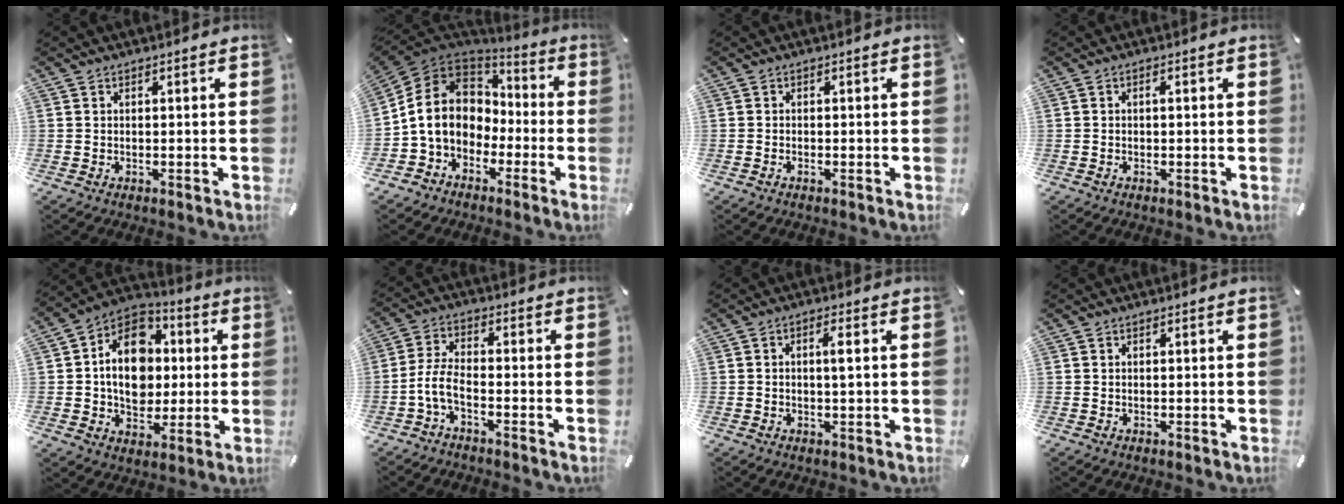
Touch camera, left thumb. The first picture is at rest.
{"total": 12.5, "force": [-1.4, 11.1, 5.6], "torque": [-0.140, 0.018, -0.023]}
{"total": 0.7, "force": [-0.6, 0.2, 0.3], "torque": [-0.008, -0.002, -0.010]}
{"total": 0.8, "force": [-0.2, 0.3, 0.7], "torque": [-0.015, 0.001, -0.005]}
{"total": 15.6, "force": [0.0, 12.6, 9.2], "torque": [-0.165, 0.008, 0.001]}
{"total": 6.1, "force": [-3.0, 2.4, 4.7], "torque": [-0.112, -0.001, -0.060]}
{"total": 2.8, "force": [0.2, 0.6, 2.7], "torque": [-0.053, 0.005, 0.000]}
{"total": 0.0}